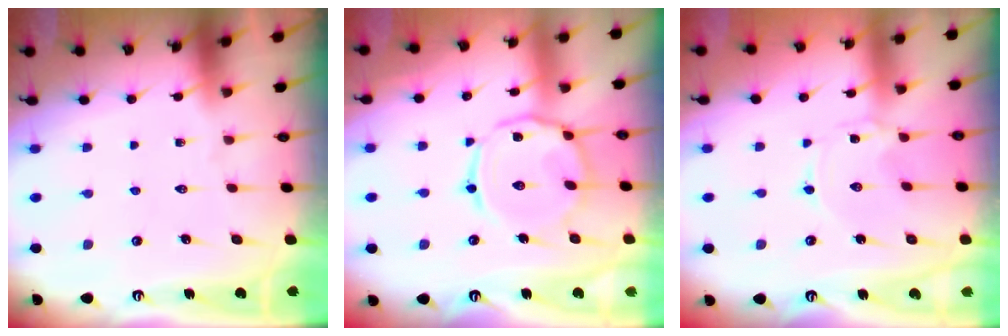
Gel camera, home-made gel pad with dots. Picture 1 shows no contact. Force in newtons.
{"total": 10.4, "press": 10.4, "slide": 0.6}
{"total": 0.0}